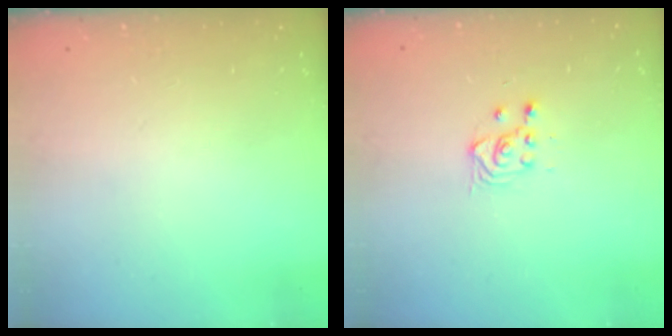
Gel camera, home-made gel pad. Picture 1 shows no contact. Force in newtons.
{"total": 3.6, "press": 3.3, "slide": 1.4}